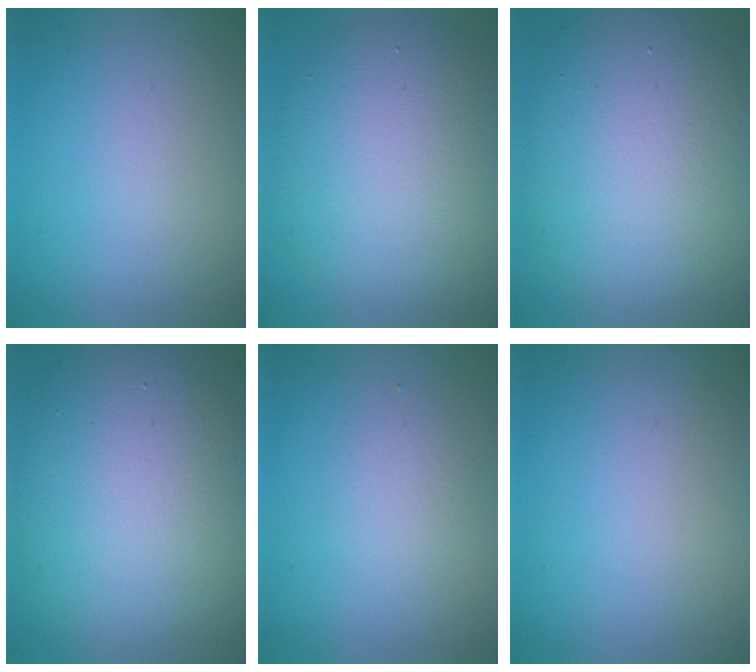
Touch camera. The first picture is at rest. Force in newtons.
{"total": 9.4, "press": 9.4, "slide": 0.8}
{"total": 11.4, "press": 11.4, "slide": 1.0}
{"total": 13.8, "press": 13.7, "slide": 1.4}
{"total": 1.4, "press": 1.4, "slide": 0.0}
{"total": 0.0}